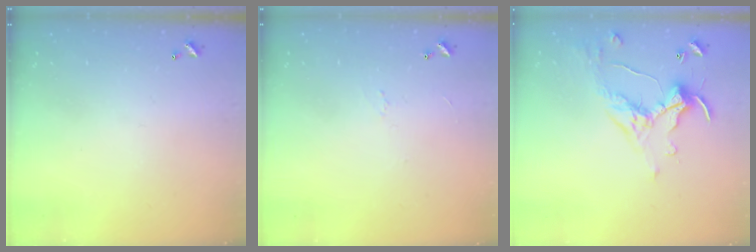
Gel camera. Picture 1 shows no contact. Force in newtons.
{"total": 2.3, "press": 2.2, "slide": 0.6}
{"total": 1.5, "press": 1.5, "slide": 0.2}